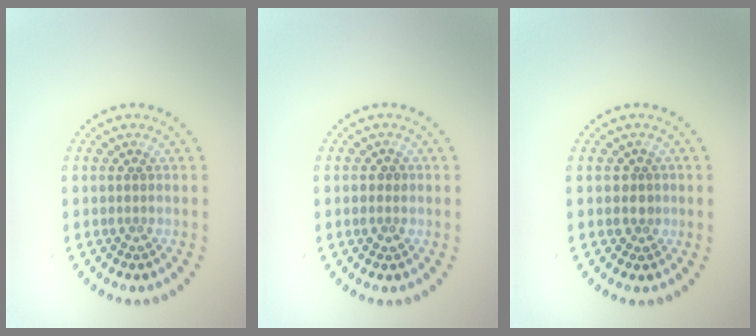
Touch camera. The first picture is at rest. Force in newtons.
{"total": 1.2, "press": 1.2, "slide": 0.1}
{"total": 1.5, "press": 1.4, "slide": 0.7}